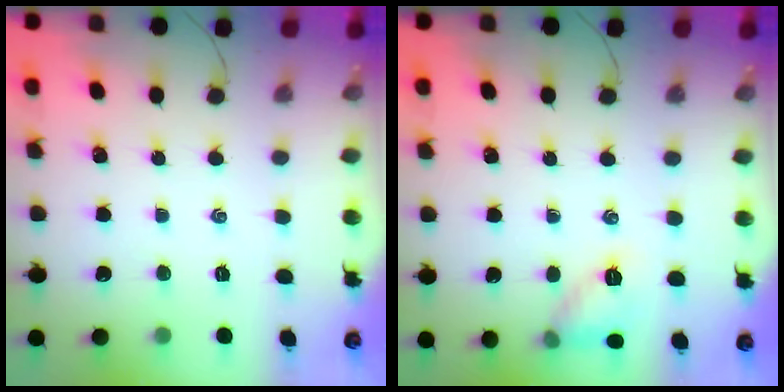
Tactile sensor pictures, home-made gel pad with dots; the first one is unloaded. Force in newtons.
{"total": 8.4, "press": 8.3, "slide": 1.0}